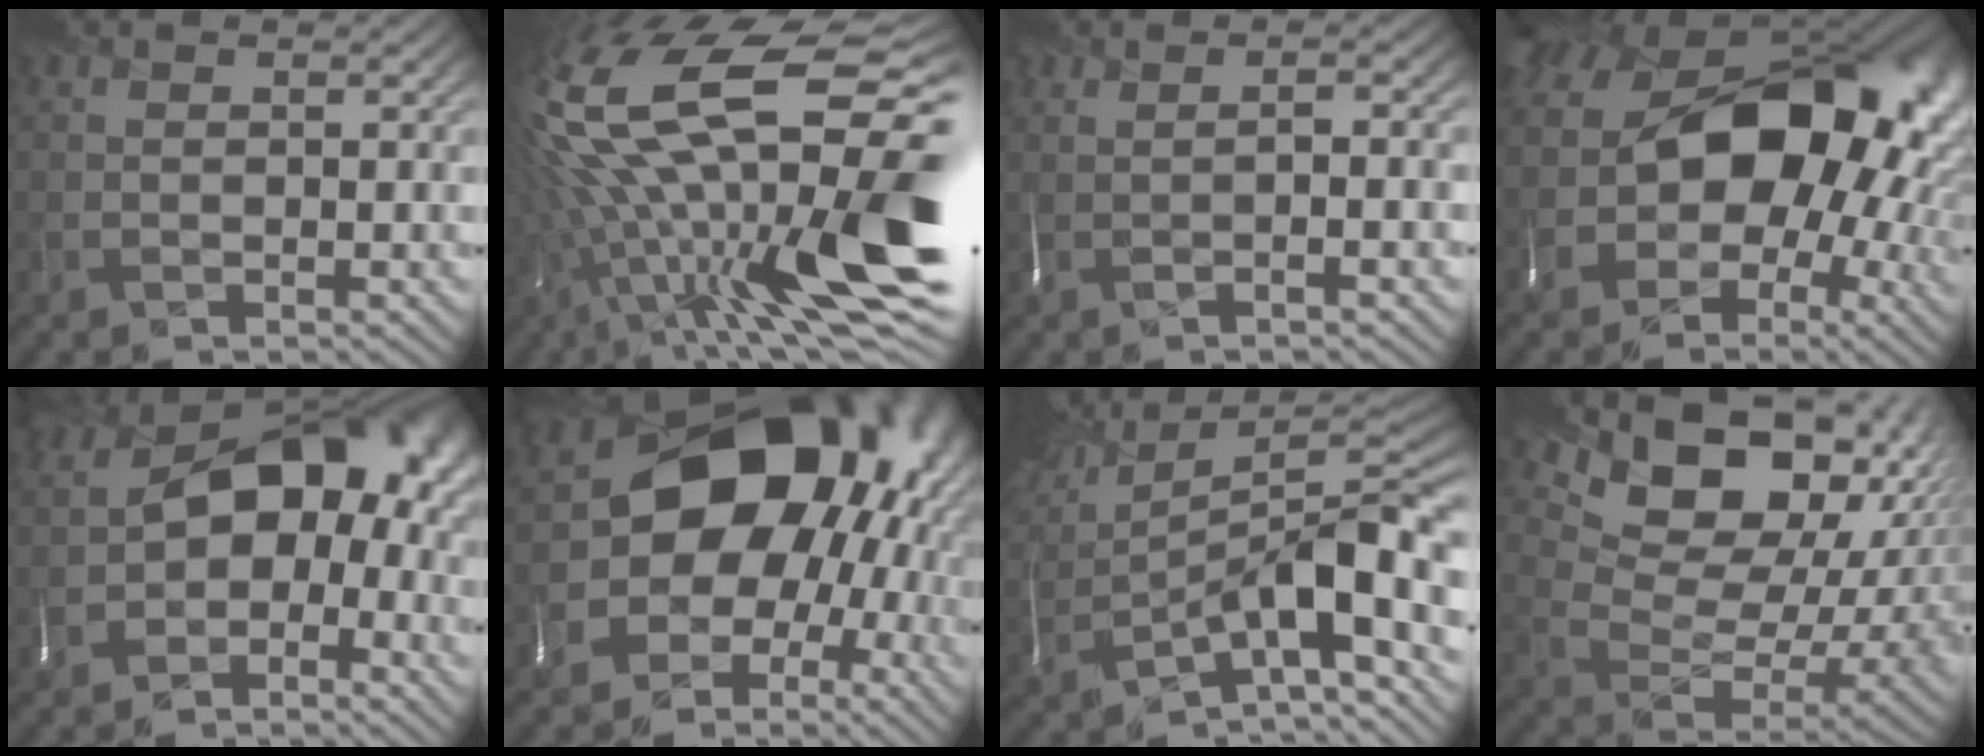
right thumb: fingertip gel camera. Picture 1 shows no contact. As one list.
[{"total": 21.8, "force": [-1.0, 9.0, 19.9], "torque": [-0.376, -0.016, -0.019]}, {"total": 1.8, "force": [-0.6, 0.4, 1.6], "torque": [-0.024, -0.002, -0.017]}, {"total": 20.3, "force": [0.2, 15.2, 13.5], "torque": [-0.163, -0.023, -0.007]}, {"total": 14.0, "force": [-2.0, 9.6, 10.0], "torque": [-0.123, -0.008, -0.031]}, {"total": 19.0, "force": [-0.4, 15.9, 10.4], "torque": [-0.132, -0.041, -0.009]}, {"total": 15.7, "force": [-1.6, 7.3, 13.8], "torque": [-0.241, -0.011, -0.017]}, {"total": 20.3, "force": [11.6, 11.6, 11.9], "torque": [-0.218, 0.048, 0.198]}]